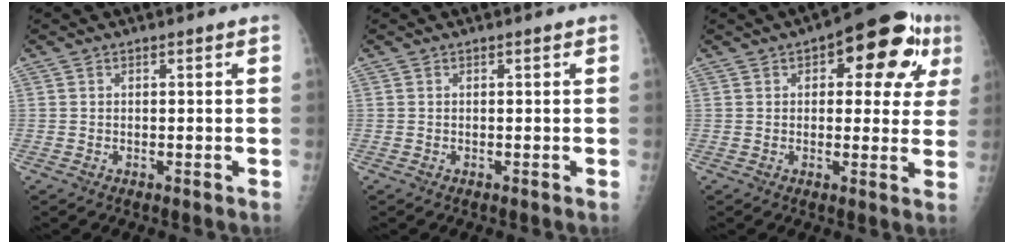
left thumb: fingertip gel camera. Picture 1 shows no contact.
{"total": 0.0}
{"total": 15.4, "force": [5.8, 7.1, 12.4], "torque": [-0.108, 0.010, 0.063]}